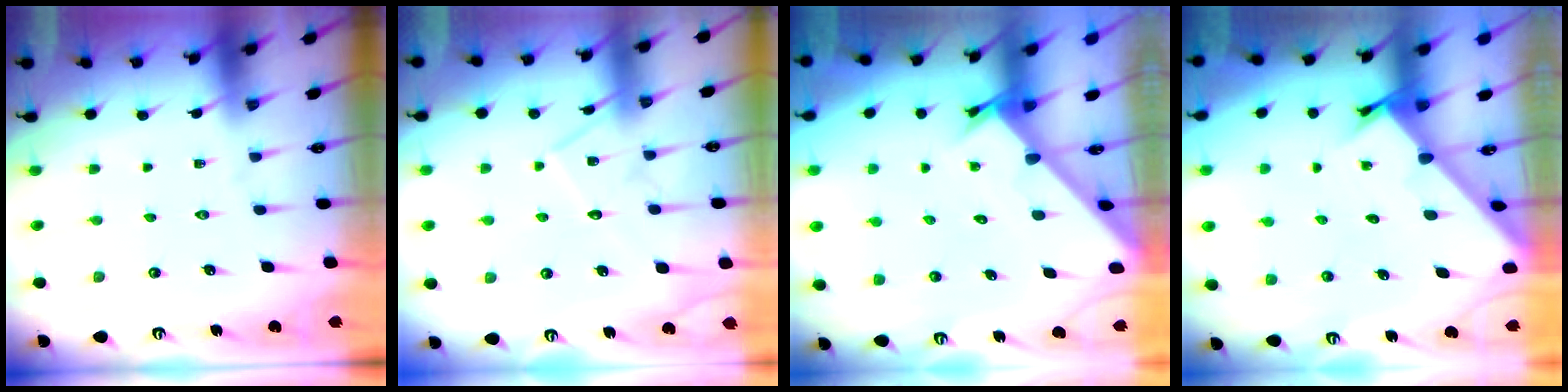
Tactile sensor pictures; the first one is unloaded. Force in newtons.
{"total": 10.1, "press": 10.0, "slide": 0.8}
{"total": 2.4, "press": 2.4, "slide": 0.2}
{"total": 1.9, "press": 1.9, "slide": 0.2}